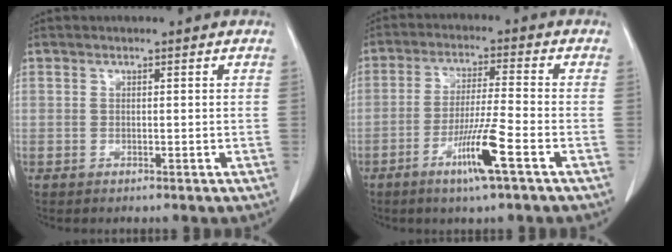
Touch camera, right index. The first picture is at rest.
{"total": 8.4, "force": [-4.1, -0.6, 7.3], "torque": [-0.136, -0.013, -0.076]}